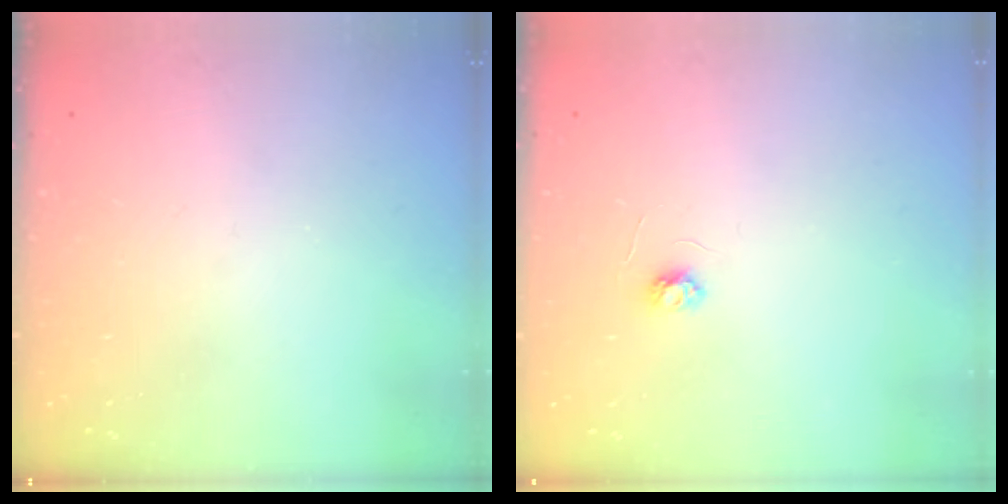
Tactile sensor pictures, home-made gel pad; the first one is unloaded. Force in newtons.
{"total": 3.1, "press": 3.1, "slide": 0.4}